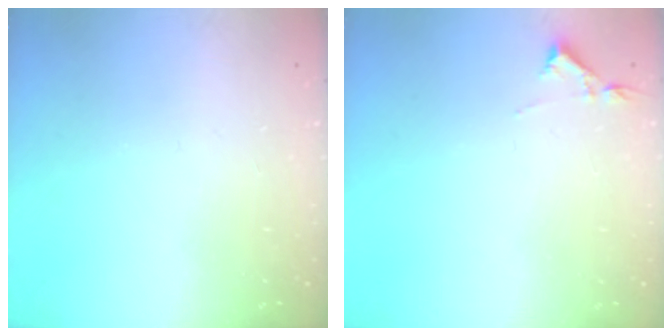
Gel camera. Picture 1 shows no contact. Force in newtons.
{"total": 2.9, "press": 2.9, "slide": 0.5}